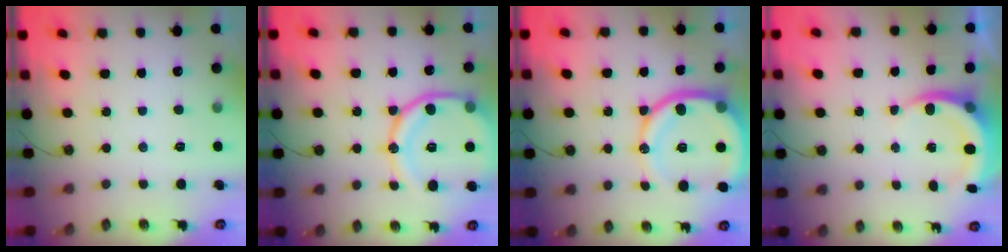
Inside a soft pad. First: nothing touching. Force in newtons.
{"total": 17.4, "press": 17.2, "slide": 2.1}
{"total": 16.9, "press": 16.8, "slide": 1.8}
{"total": 5.8, "press": 5.8, "slide": 0.4}